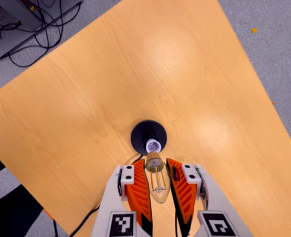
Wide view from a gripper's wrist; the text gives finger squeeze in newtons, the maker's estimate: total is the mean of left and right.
{"total": 21.7, "left": 23.8, "right": 19.6}